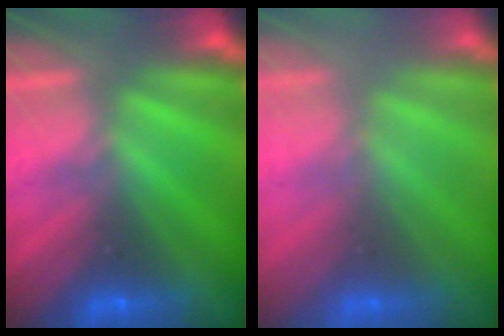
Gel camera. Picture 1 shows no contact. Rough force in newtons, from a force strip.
{"total": 2.7}